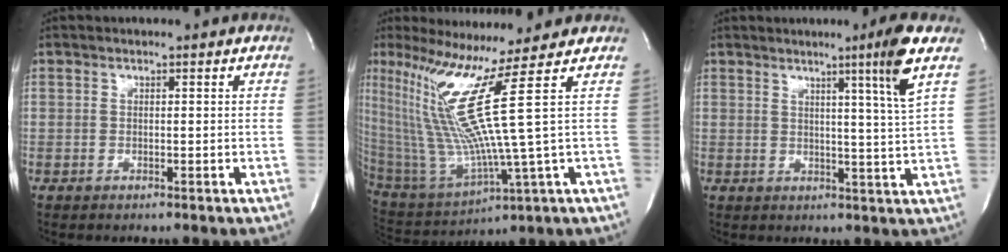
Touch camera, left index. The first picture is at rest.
{"total": 15.2, "force": [6.6, -3.7, 13.2], "torque": [-0.264, -0.021, 0.123]}
{"total": 6.6, "force": [3.2, -2.6, 5.2], "torque": [-0.083, -0.025, 0.053]}